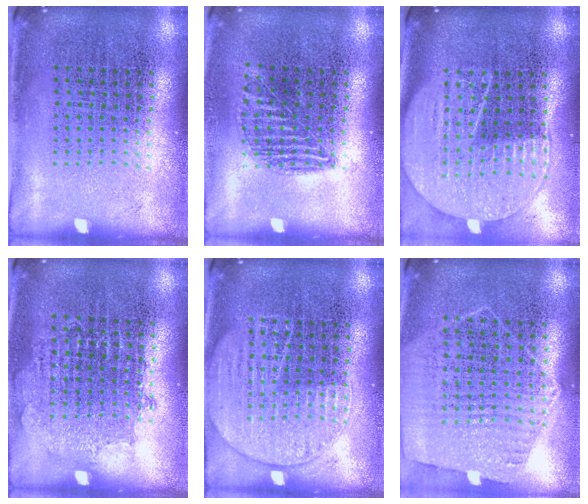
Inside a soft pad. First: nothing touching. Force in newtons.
{"total": 0.9, "press": 0.8, "slide": 0.3}
{"total": 2.0, "press": 1.9, "slide": 0.8}
{"total": 0.7, "press": 0.7, "slide": 0.2}
{"total": 2.4, "press": 2.4, "slide": 0.2}
{"total": 1.2, "press": 1.1, "slide": 0.4}